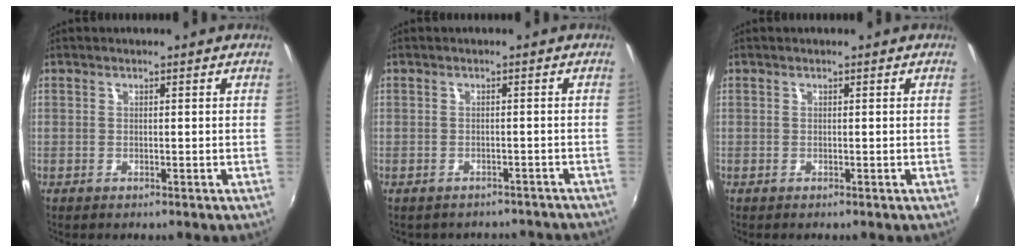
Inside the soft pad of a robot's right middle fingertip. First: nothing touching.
{"total": 7.8, "force": [-6.9, 3.0, 2.1], "torque": [-0.042, -0.008, -0.076]}
{"total": 0.0}